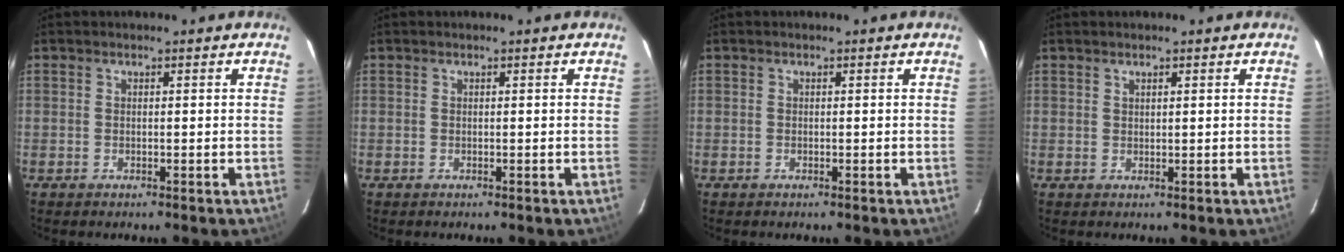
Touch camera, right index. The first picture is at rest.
{"total": 0.0}
{"total": 0.0}
{"total": 0.8, "force": [0.6, 0.2, 0.4], "torque": [-0.007, 0.001, 0.012]}